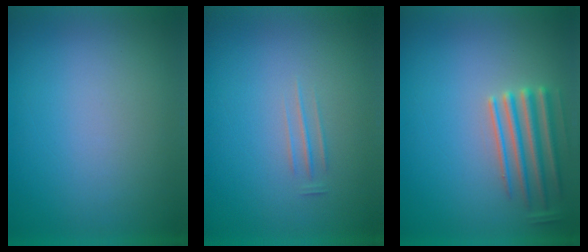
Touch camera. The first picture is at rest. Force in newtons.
{"total": 1.7}
{"total": 4.3}